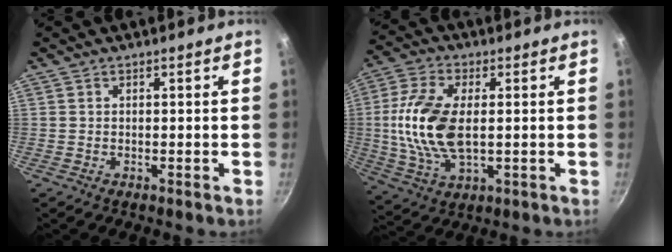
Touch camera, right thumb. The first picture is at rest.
{"total": 14.7, "force": [0.6, 7.8, 12.4], "torque": [-0.249, 0.004, 0.008]}